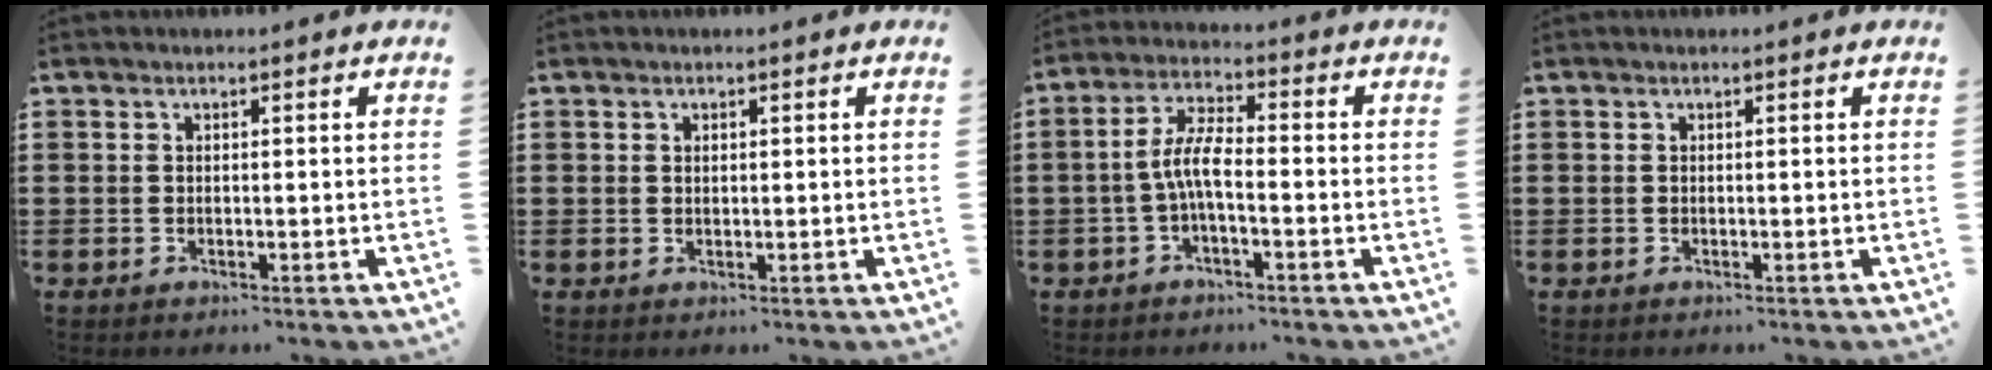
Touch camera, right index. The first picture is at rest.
{"total": 0.6, "force": [0.3, 0.5, 0.2], "torque": [-0.006, 0.003, 0.005]}
{"total": 5.8, "force": [-1.5, 1.6, 5.3], "torque": [-0.124, -0.002, -0.037]}
{"total": 0.0}